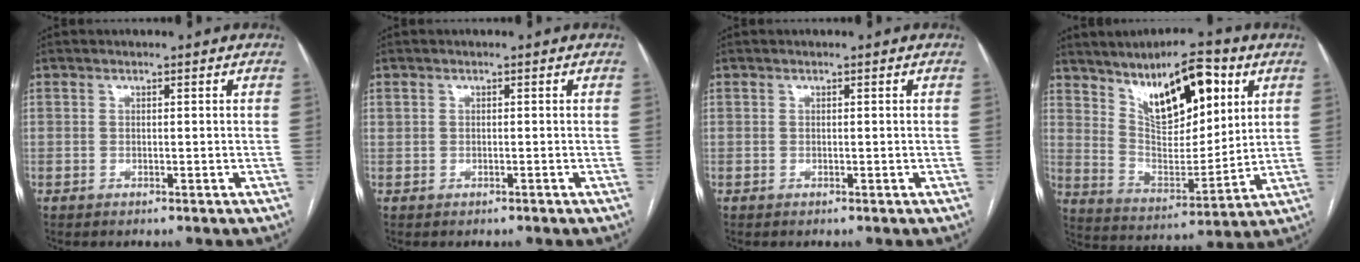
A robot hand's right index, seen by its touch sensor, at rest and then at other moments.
{"total": 0.0}
{"total": 0.0}
{"total": 15.7, "force": [8.1, 5.6, 12.2], "torque": [-0.200, 0.011, 0.147]}